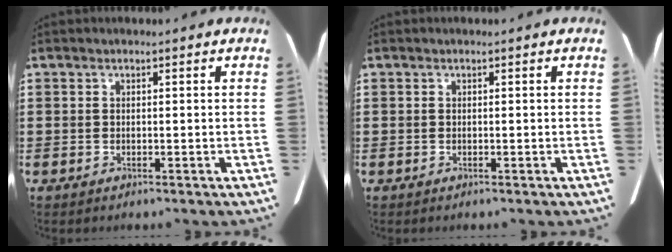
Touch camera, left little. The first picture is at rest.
{"total": 0.0}